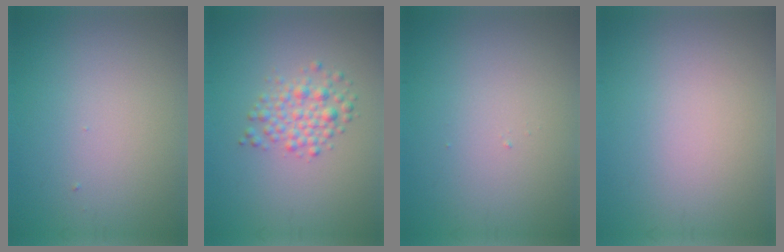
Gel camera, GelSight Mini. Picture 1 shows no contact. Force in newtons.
{"total": 2.6, "press": 2.5, "slide": 0.0}
{"total": 0.0}
{"total": 0.0}